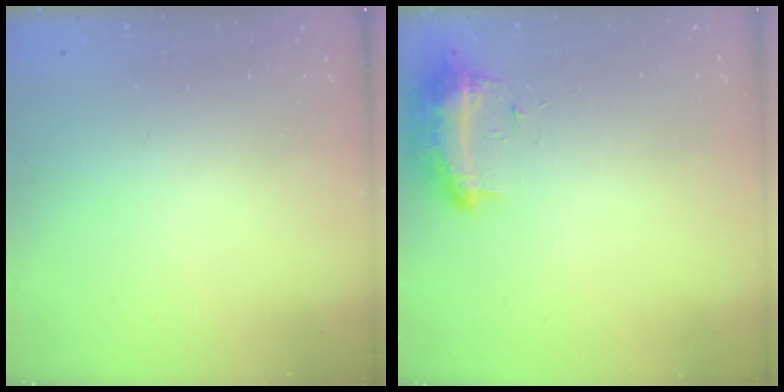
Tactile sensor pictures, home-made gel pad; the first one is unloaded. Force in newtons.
{"total": 9.4, "press": 9.4, "slide": 0.6}